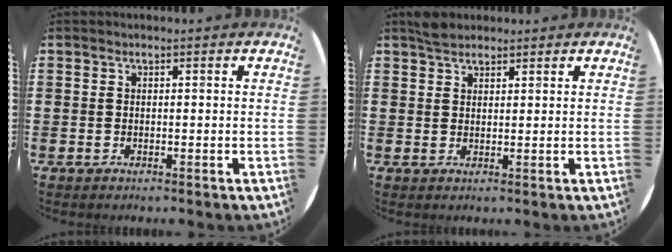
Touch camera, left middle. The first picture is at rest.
{"total": 2.2, "force": [2.0, 0.8, 0.3], "torque": [-0.001, 0.003, 0.037]}